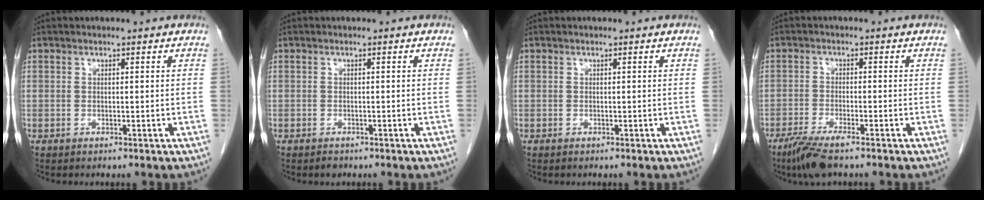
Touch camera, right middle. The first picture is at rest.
{"total": 0.9, "force": [-0.7, 0.4, 0.4], "torque": [-0.010, -0.001, -0.009]}
{"total": 0.0}
{"total": 5.5, "force": [-3.9, 0.5, 3.8], "torque": [-0.077, -0.014, -0.071]}